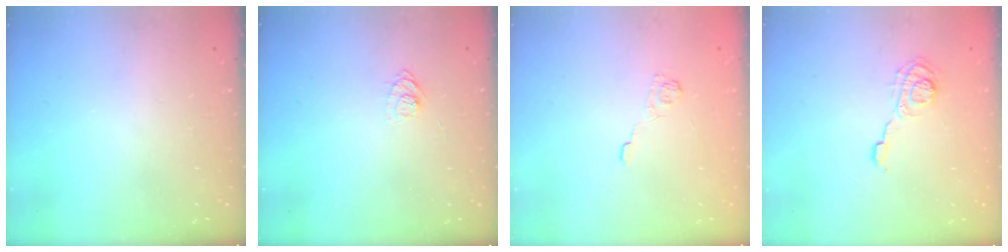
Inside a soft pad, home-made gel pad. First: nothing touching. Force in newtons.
{"total": 6.5, "press": 6.4, "slide": 0.6}
{"total": 3.7, "press": 3.4, "slide": 1.4}
{"total": 7.5, "press": 7.4, "slide": 0.6}